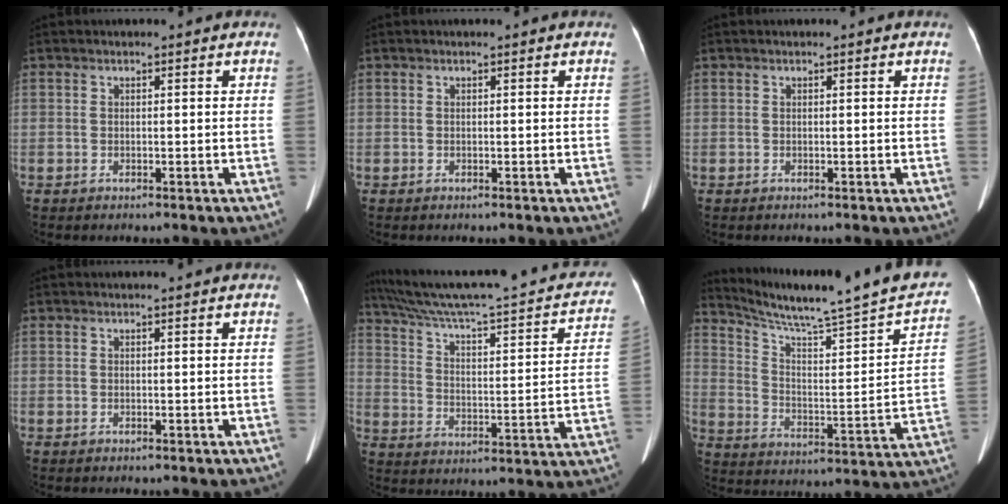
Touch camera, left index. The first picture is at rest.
{"total": 0.0}
{"total": 0.0}
{"total": 1.9, "force": [1.9, -0.2, 0.5], "torque": [-0.008, 0.015, 0.026]}
{"total": 26.4, "force": [21.8, 3.3, 14.6], "torque": [-0.218, -0.006, 0.295]}
{"total": 23.0, "force": [20.2, 0.8, 11.0], "torque": [-0.169, -0.063, 0.275]}